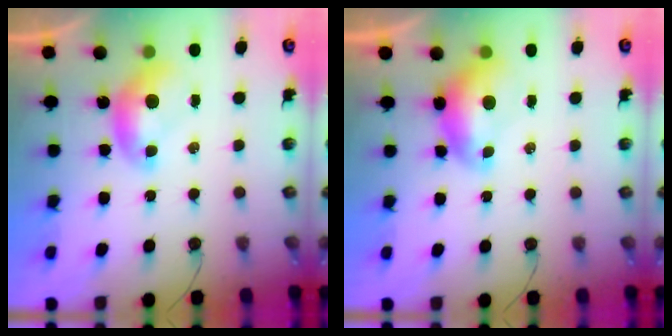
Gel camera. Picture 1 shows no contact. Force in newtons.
{"total": 1.4, "press": 0.8, "slide": 1.1}